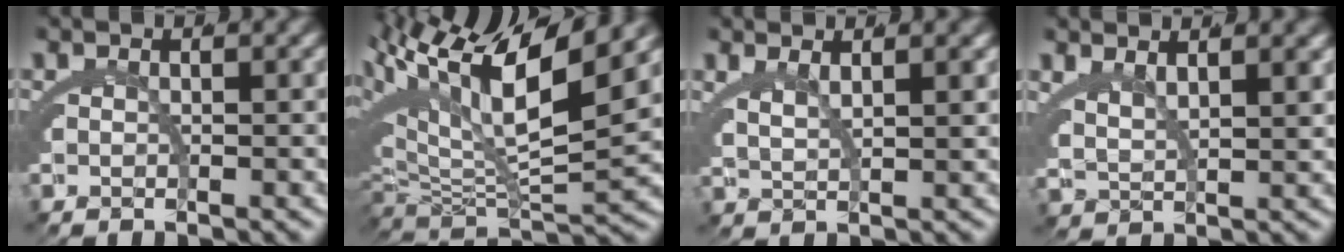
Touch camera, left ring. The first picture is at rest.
{"total": 12.9, "force": [5.0, 5.9, 10.4], "torque": [-0.188, 0.012, 0.082]}
{"total": 2.3, "force": [1.8, -0.1, 1.4], "torque": [-0.025, -0.007, 0.042]}
{"total": 3.2, "force": [2.5, 1.0, 1.7], "torque": [-0.037, -0.009, 0.055]}